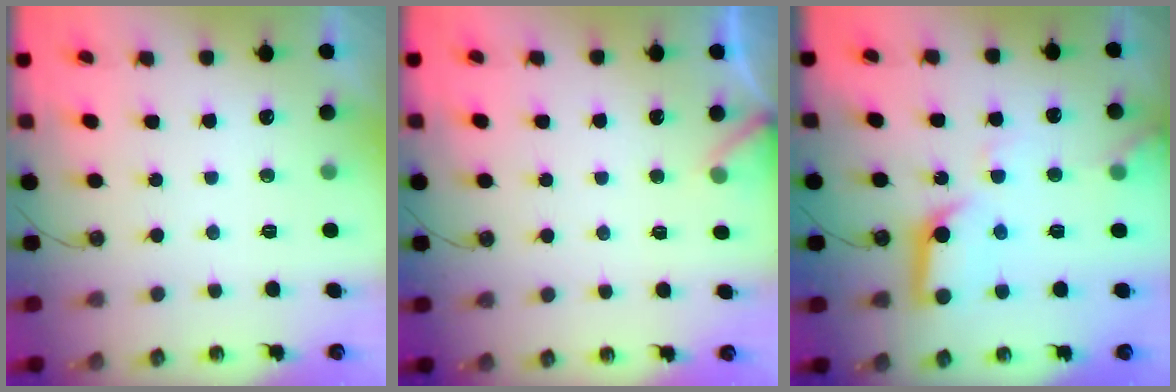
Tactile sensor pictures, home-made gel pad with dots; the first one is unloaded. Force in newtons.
{"total": 4.0, "press": 4.0, "slide": 0.3}
{"total": 14.1, "press": 14.1, "slide": 1.3}